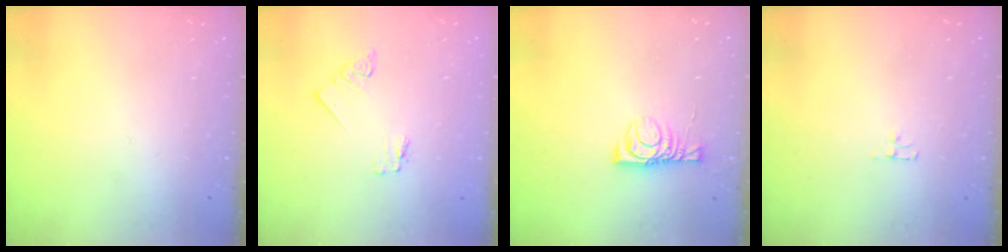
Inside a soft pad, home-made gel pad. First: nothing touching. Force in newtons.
{"total": 1.8, "press": 1.7, "slide": 0.2}
{"total": 7.0, "press": 6.9, "slide": 0.5}
{"total": 2.7, "press": 2.7, "slide": 0.3}